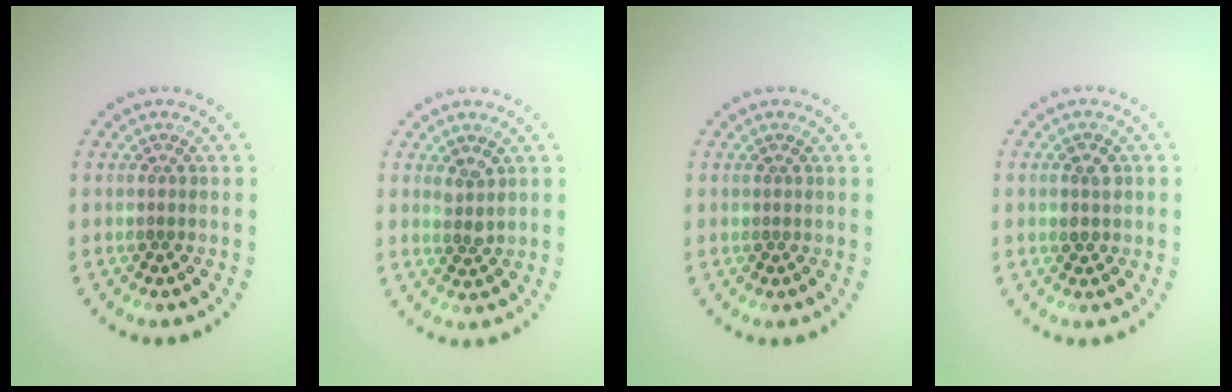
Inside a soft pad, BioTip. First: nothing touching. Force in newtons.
{"total": 1.3, "press": 1.2, "slide": 0.6}
{"total": 0.0}
{"total": 1.4, "press": 1.4, "slide": 0.2}